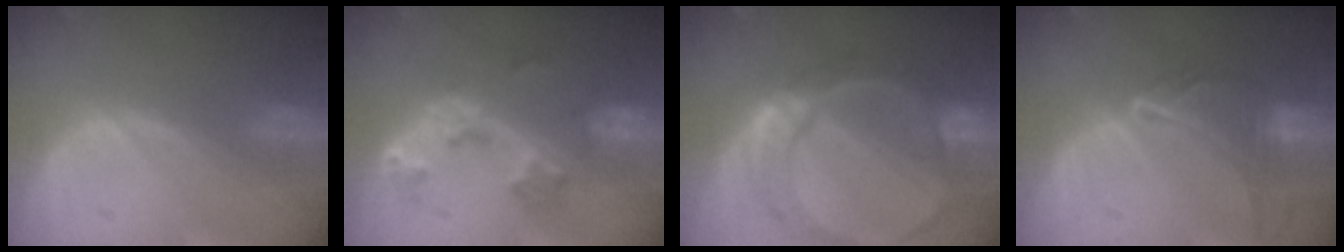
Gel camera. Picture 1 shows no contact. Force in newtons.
{"total": 5.9, "press": 5.7, "slide": 1.8}
{"total": 10.8, "press": 9.2, "slide": 5.7}
{"total": 9.1, "press": 8.0, "slide": 4.4}